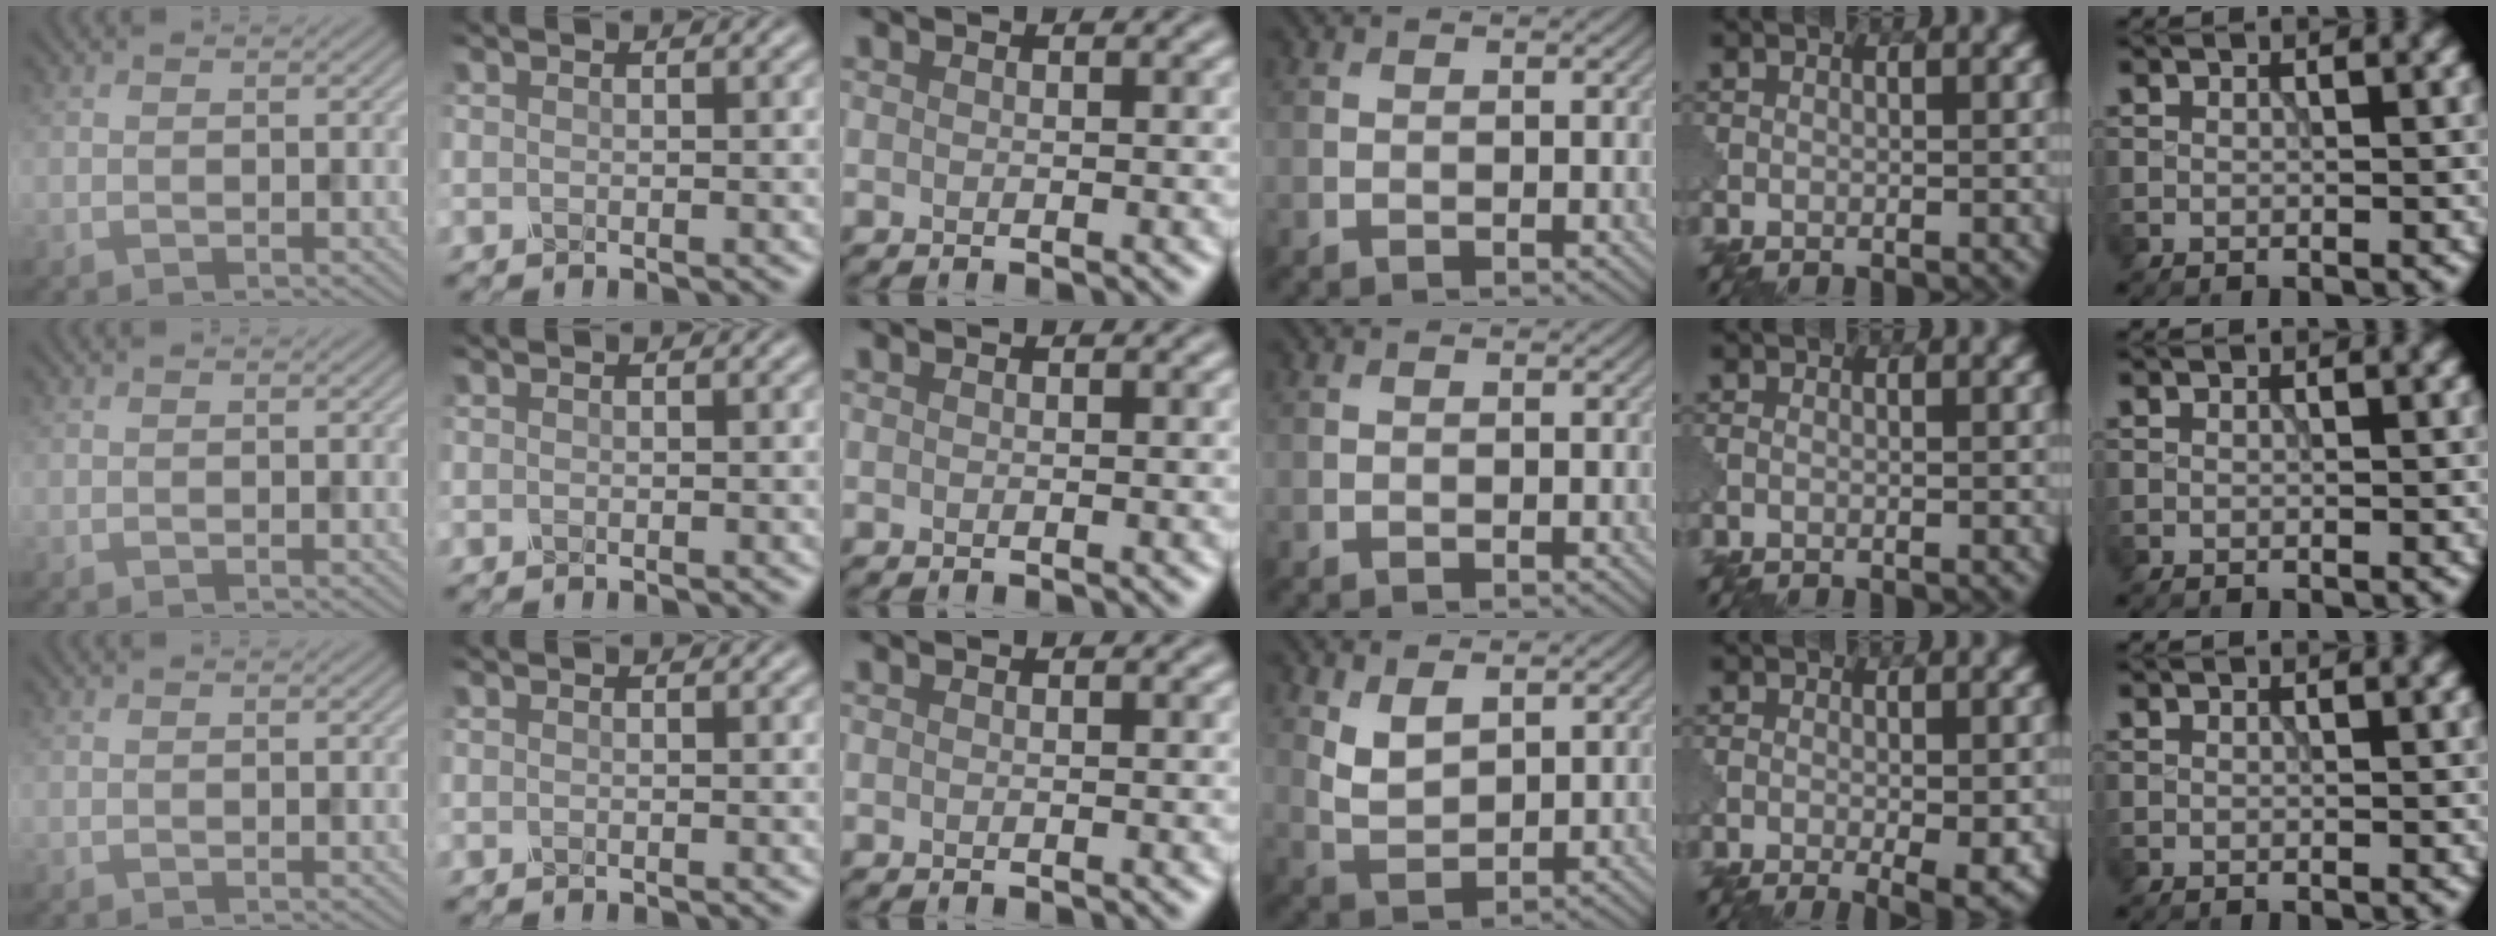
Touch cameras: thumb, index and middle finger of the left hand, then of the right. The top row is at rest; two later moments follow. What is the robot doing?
{"motion": "wrap", "object": "tissue paper"}